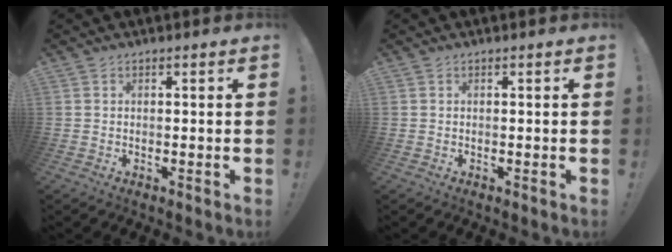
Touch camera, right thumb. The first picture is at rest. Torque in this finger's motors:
{"motor_torque": [0.03, 0.03, 0.03, 0.05, 0.04]}